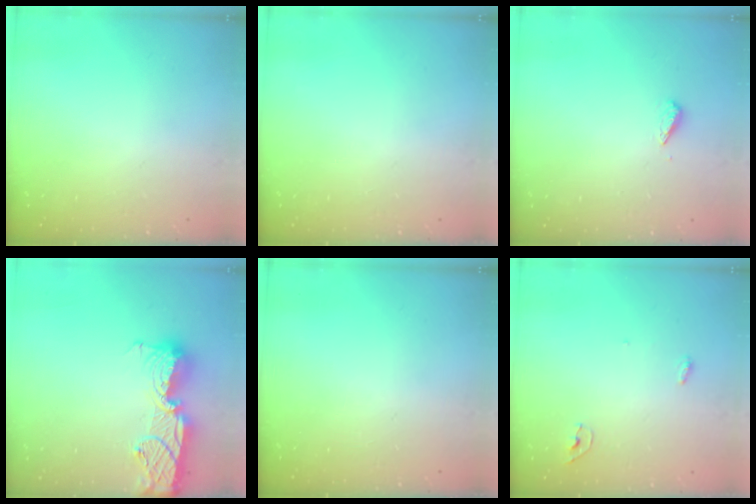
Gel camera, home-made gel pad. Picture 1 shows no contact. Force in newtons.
{"total": 0.0}
{"total": 2.9, "press": 2.9, "slide": 0.4}
{"total": 17.0, "press": 16.3, "slide": 4.7}
{"total": 0.0}
{"total": 6.4, "press": 4.1, "slide": 4.9}